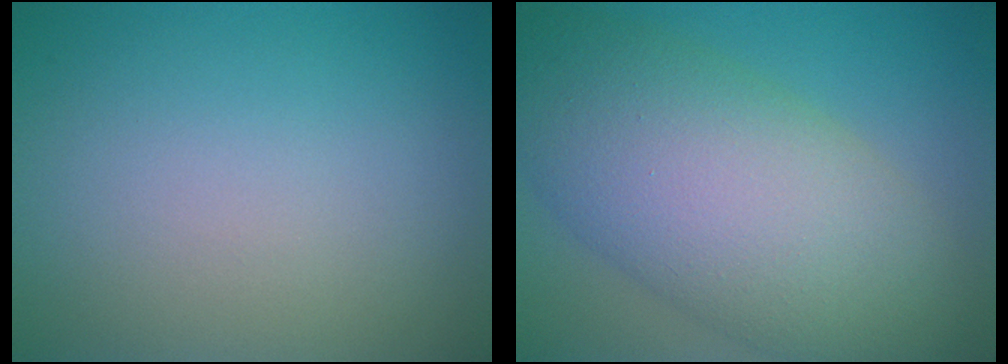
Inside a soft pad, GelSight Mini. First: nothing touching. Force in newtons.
{"total": 11.4, "press": 11.4, "slide": 0.5}